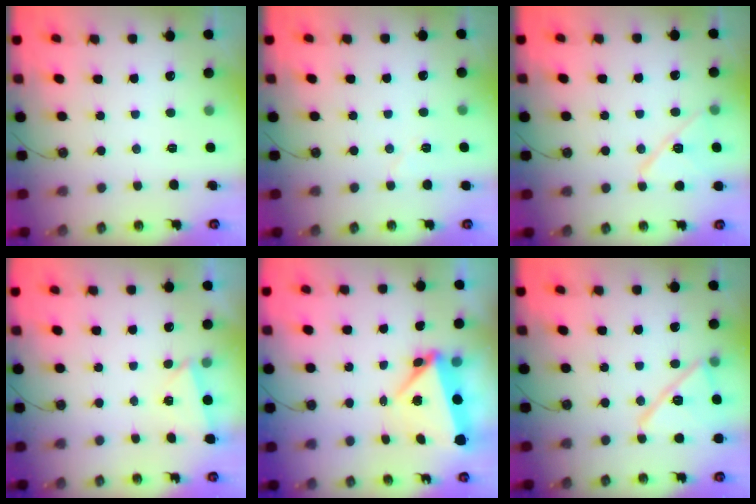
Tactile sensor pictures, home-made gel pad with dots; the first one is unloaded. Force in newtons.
{"total": 4.3, "press": 3.9, "slide": 1.9}
{"total": 11.8, "press": 11.7, "slide": 1.7}
{"total": 2.4, "press": 2.1, "slide": 1.1}
{"total": 6.2, "press": 5.1, "slide": 3.6}
{"total": 14.7, "press": 14.6, "slide": 1.2}